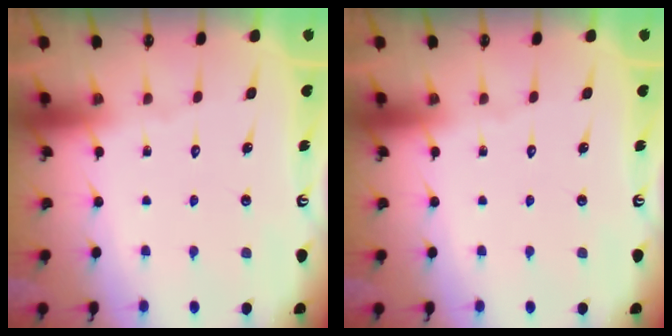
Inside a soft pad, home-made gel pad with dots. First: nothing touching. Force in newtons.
{"total": 0.0}